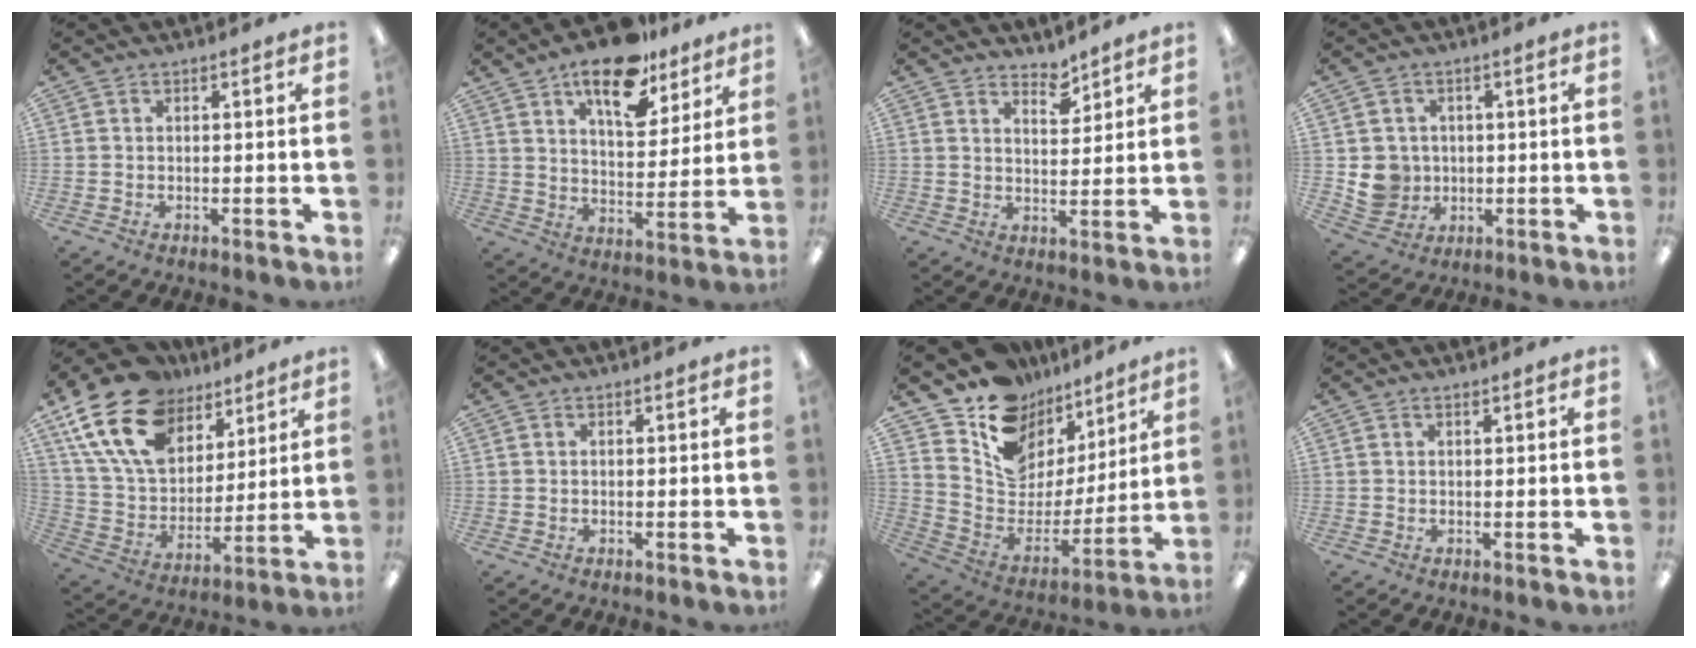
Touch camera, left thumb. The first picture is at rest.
{"total": 16.5, "force": [11.5, 7.4, 9.1], "torque": [-0.137, -0.059, 0.197]}
{"total": 4.7, "force": [4.2, 1.6, 1.2], "torque": [-0.001, -0.036, 0.072]}
{"total": 7.0, "force": [0.1, 6.9, 1.5], "torque": [-0.042, 0.008, 0.011]}
{"total": 21.7, "force": [12.5, 13.6, 11.4], "torque": [-0.225, -0.054, 0.229]}
{"total": 0.0}
{"total": 13.7, "force": [9.4, 9.4, 3.0], "torque": [-0.068, -0.086, 0.178]}
{"total": 0.5, "force": [0.5, 0.1, 0.2], "torque": [-0.005, 0.002, 0.008]}